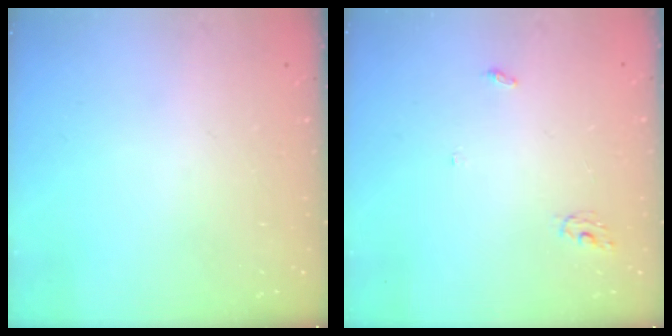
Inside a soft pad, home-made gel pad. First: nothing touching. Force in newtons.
{"total": 2.8, "press": 2.8, "slide": 0.2}